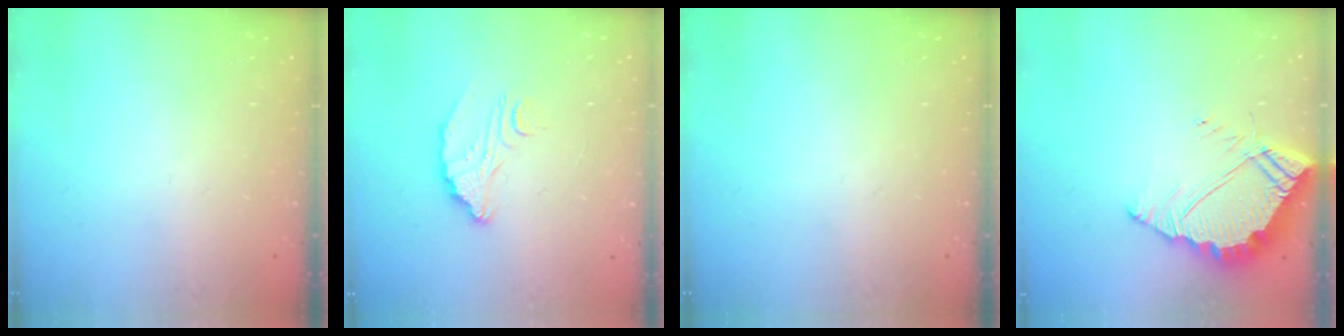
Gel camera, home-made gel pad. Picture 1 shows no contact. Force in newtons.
{"total": 7.8, "press": 7.8, "slide": 0.6}
{"total": 0.0}
{"total": 8.5, "press": 8.5, "slide": 0.8}